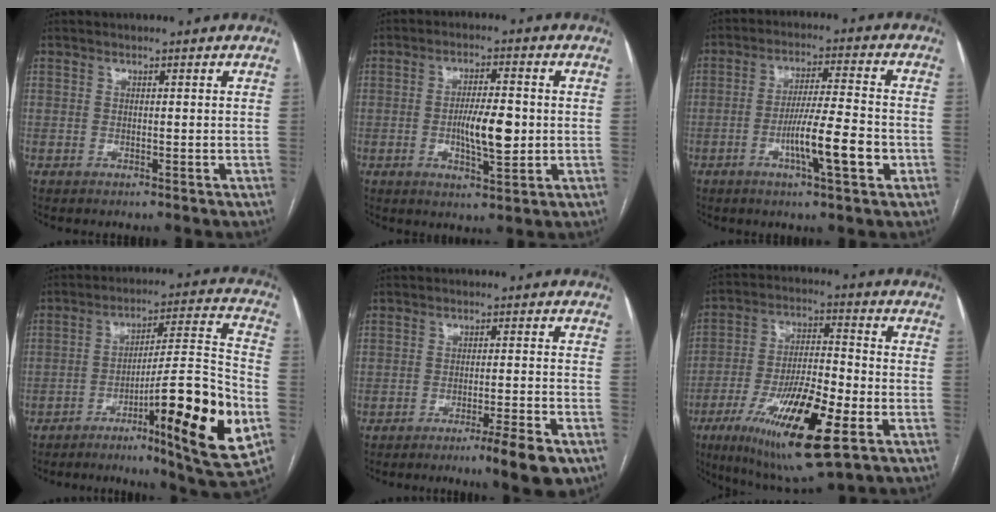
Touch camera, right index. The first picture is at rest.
{"total": 7.4, "force": [-0.7, 1.9, 7.1], "torque": [-0.126, -0.002, -0.010]}
{"total": 9.6, "force": [-3.3, 0.7, 9.0], "torque": [-0.155, -0.001, -0.057]}
{"total": 19.3, "force": [-6.9, 1.1, 18.0], "torque": [-0.247, 0.000, -0.099]}
{"total": 6.4, "force": [-4.0, -0.1, 5.0], "torque": [-0.069, -0.011, -0.062]}
{"total": 18.6, "force": [-7.8, 4.1, 16.4], "torque": [-0.310, -0.021, -0.128]}